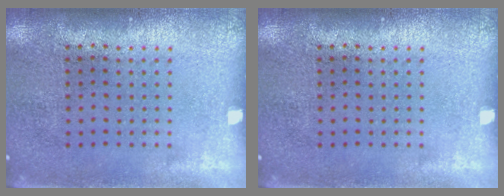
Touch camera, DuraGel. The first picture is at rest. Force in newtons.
{"total": 0.0}